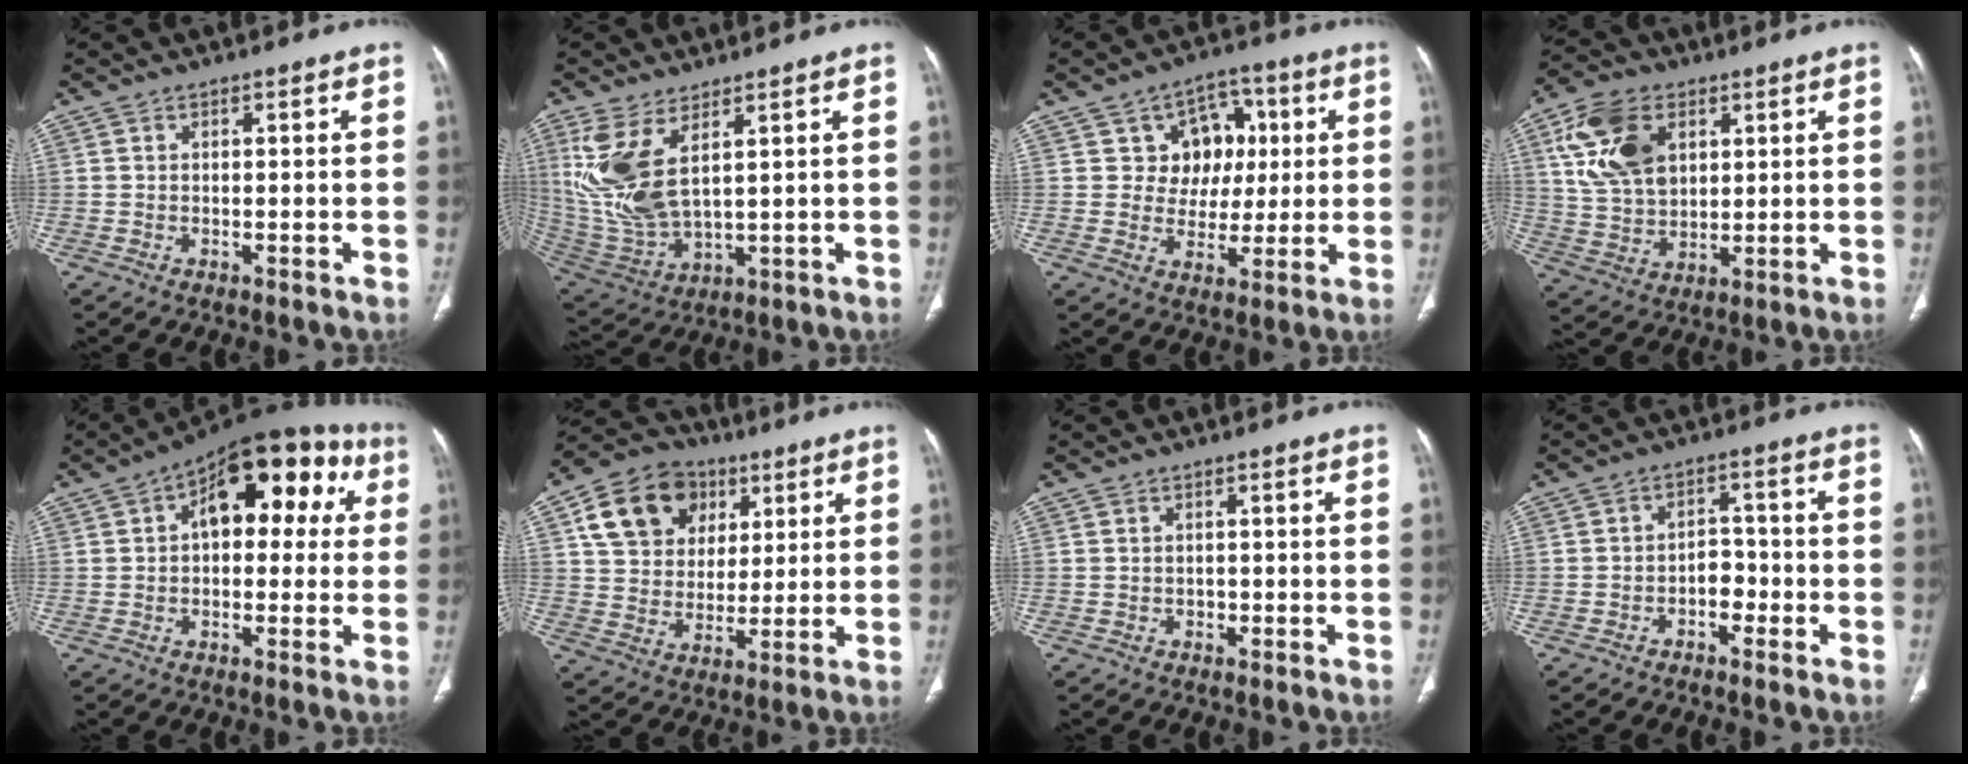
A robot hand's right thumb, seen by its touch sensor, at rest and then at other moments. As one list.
[{"total": 13.1, "force": [4.8, 5.8, 10.8], "torque": [-0.240, -0.025, 0.117]}, {"total": 10.1, "force": [2.6, 8.6, 4.6], "torque": [-0.003, -0.001, 0.038]}, {"total": 14.0, "force": [5.1, 9.2, 9.2], "torque": [-0.161, -0.009, 0.104]}, {"total": 17.7, "force": [4.7, 9.6, 14.1], "torque": [-0.146, 0.033, 0.055]}, {"total": 15.5, "force": [6.2, 12.3, 7.3], "torque": [-0.102, 0.000, 0.106]}, {"total": 0.8, "force": [-0.2, 0.7, 0.2], "torque": [0.004, 0.003, -0.005]}, {"total": 4.2, "force": [-1.9, 2.9, 2.2], "torque": [-0.009, 0.024, -0.037]}]